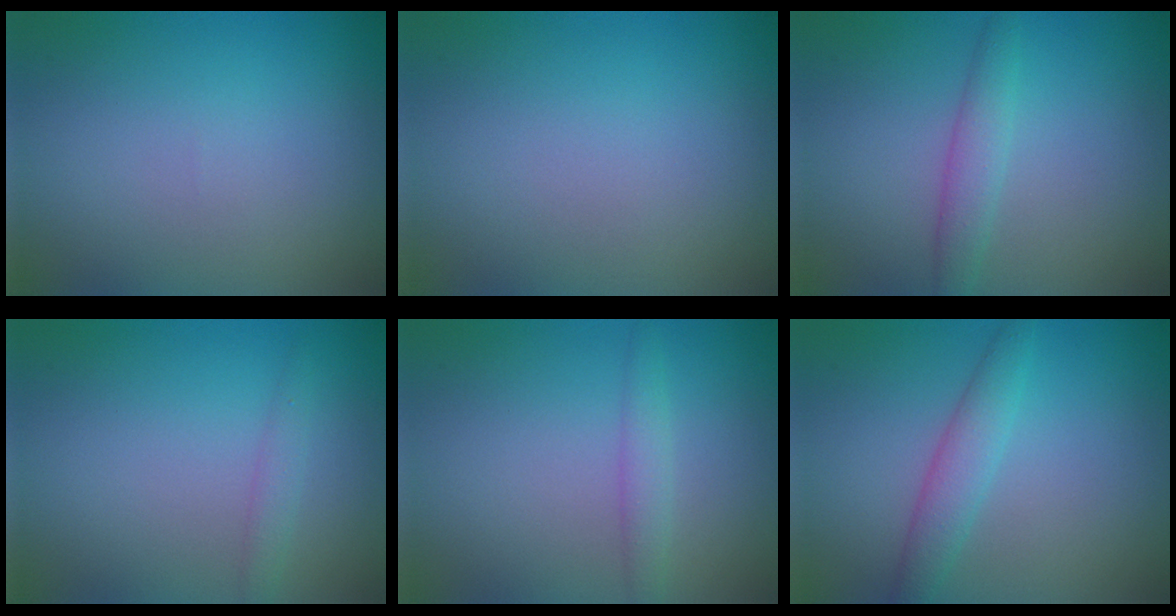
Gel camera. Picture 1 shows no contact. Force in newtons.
{"total": 0.0}
{"total": 2.0, "press": 2.0, "slide": 0.1}
{"total": 1.2, "press": 1.2, "slide": 0.0}
{"total": 1.5, "press": 1.5, "slide": 0.0}
{"total": 2.5, "press": 2.5, "slide": 0.0}